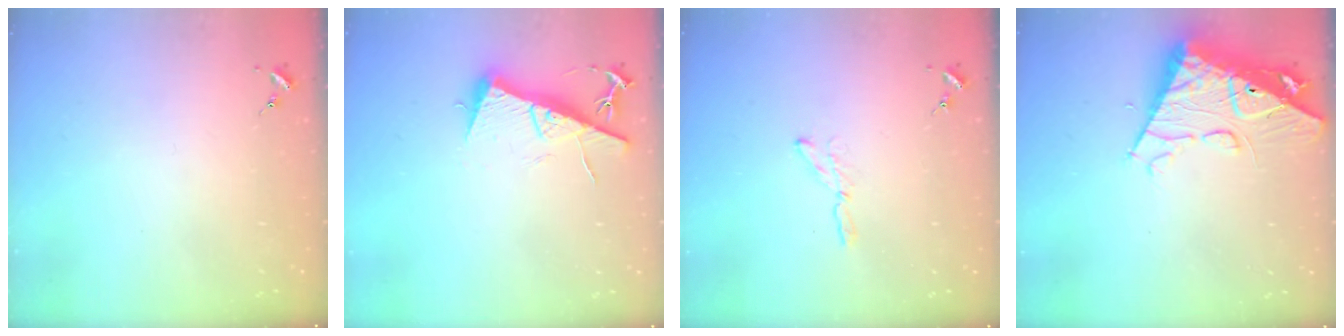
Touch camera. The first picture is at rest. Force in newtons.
{"total": 11.0, "press": 11.0, "slide": 0.7}
{"total": 3.9, "press": 3.9, "slide": 0.3}
{"total": 15.0, "press": 14.9, "slide": 1.8}